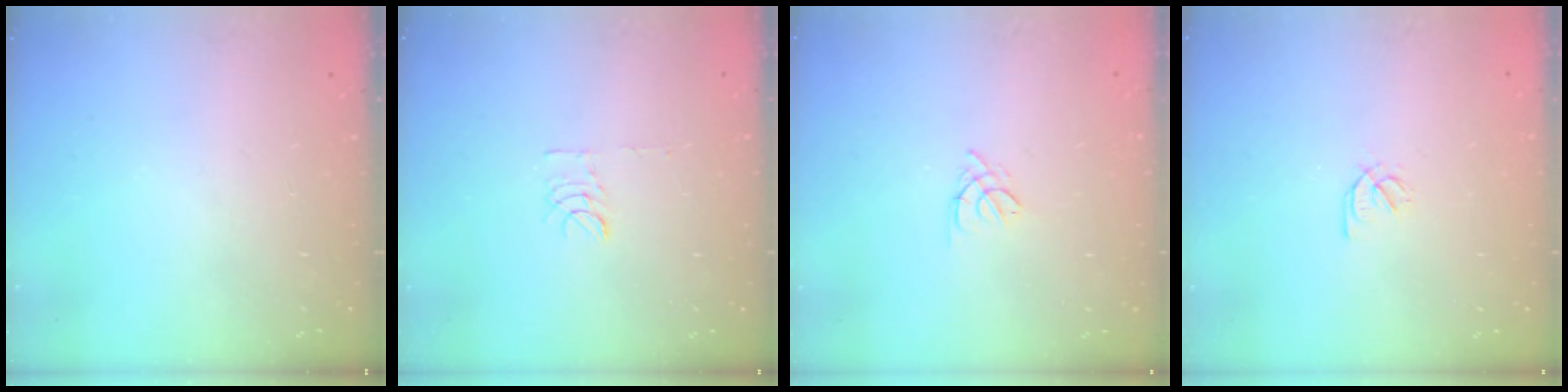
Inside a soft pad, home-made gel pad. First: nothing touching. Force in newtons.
{"total": 5.3, "press": 5.3, "slide": 0.3}
{"total": 3.0, "press": 2.9, "slide": 0.7}
{"total": 2.1, "press": 2.0, "slide": 0.7}